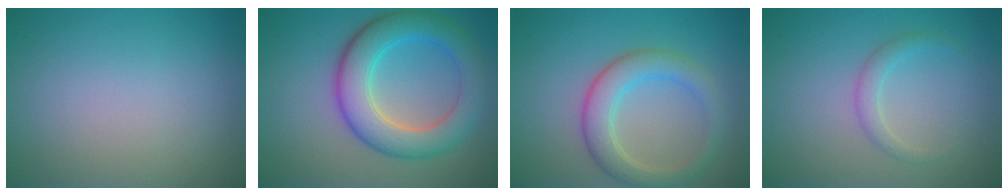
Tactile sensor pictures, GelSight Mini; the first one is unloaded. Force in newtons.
{"total": 7.2, "press": 7.2, "slide": 0.2}
{"total": 4.3, "press": 4.3, "slide": 0.3}
{"total": 1.5, "press": 1.5, "slide": 0.0}